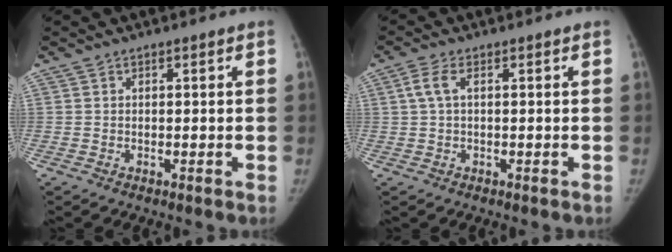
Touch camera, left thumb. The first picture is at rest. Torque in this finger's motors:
{"motor_torque": [0.07, 0.23, 0.68, 0.00, 0.03]}